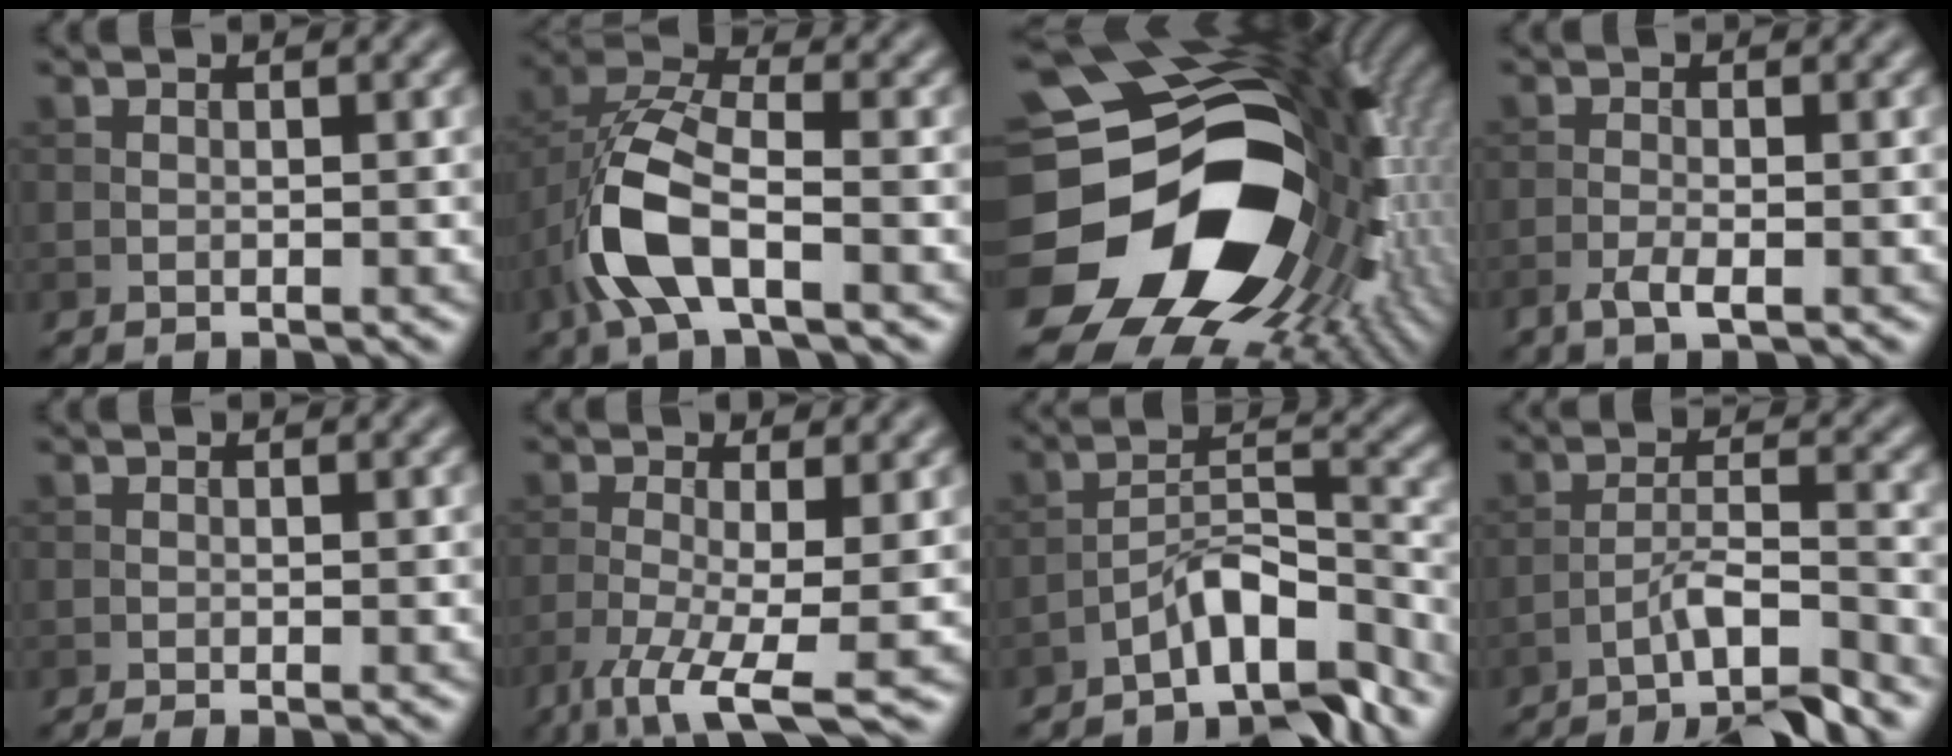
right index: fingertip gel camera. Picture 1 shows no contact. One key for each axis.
{"total": 8.2, "fx": -2.9, "fy": 3.8, "fz": 6.6, "tx": -0.149, "ty": 0.006, "tz": -0.062}
{"total": 20.7, "fx": -3.2, "fy": 15.1, "fz": 13.9, "tx": -0.251, "ty": -0.047, "tz": -0.023}
{"total": 2.1, "fx": -1.1, "fy": 0.5, "fz": 1.7, "tx": -0.036, "ty": -0.001, "tz": -0.025}
{"total": 1.0, "fx": -0.6, "fy": 0.2, "fz": 0.8, "tx": -0.008, "ty": -0.003, "tz": -0.012}
{"total": 7.2, "fx": -3.8, "fy": 1.6, "fz": 5.9, "tx": -0.110, "ty": -0.016, "tz": -0.074}
{"total": 6.3, "fx": -4.7, "fy": 2.0, "fz": 3.7, "tx": -0.048, "ty": 0.011, "tz": -0.083}
{"total": 6.3, "fx": -4.7, "fy": 0.9, "fz": 4.1, "tx": -0.056, "ty": 0.007, "tz": -0.085}